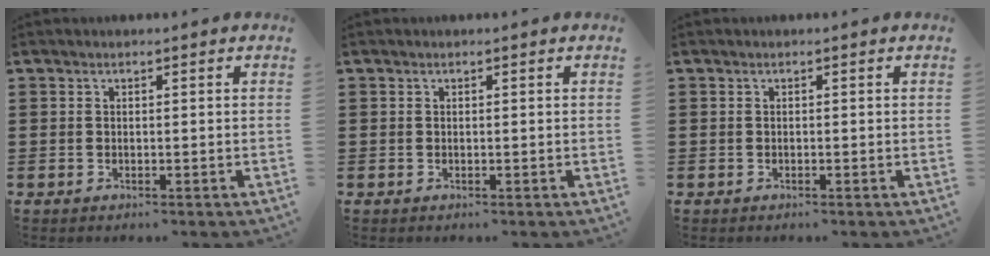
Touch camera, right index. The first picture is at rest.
{"total": 0.0}
{"total": 0.0}